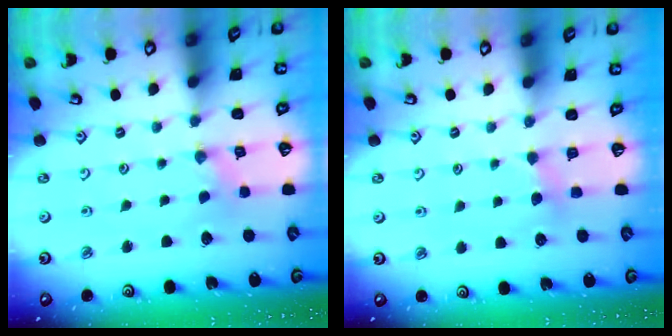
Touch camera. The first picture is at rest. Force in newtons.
{"total": 3.0, "press": 2.9, "slide": 0.3}